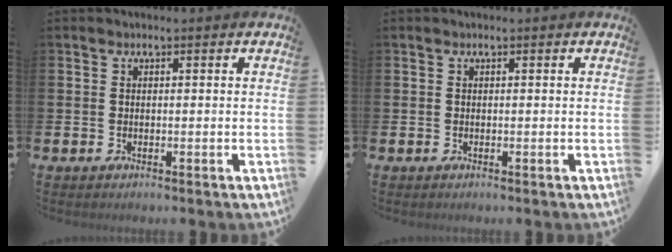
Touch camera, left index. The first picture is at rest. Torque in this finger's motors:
{"motor_torque": [-0.01, 0.01, 0.00, 0.00]}